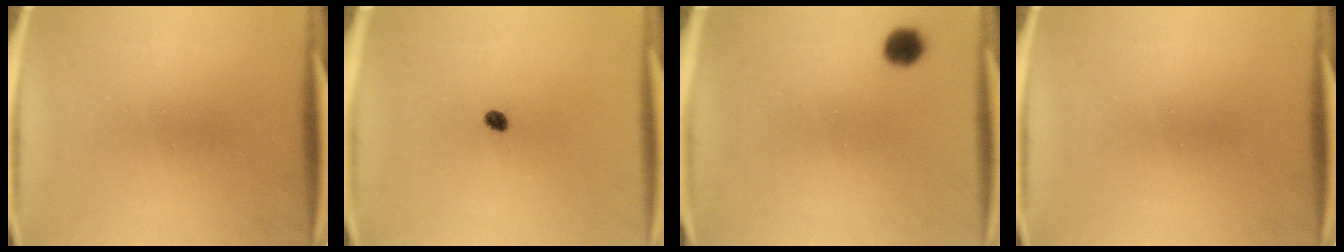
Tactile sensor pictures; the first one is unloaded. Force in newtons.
{"total": 1.7}
{"total": 3.5}
{"total": 0.0}